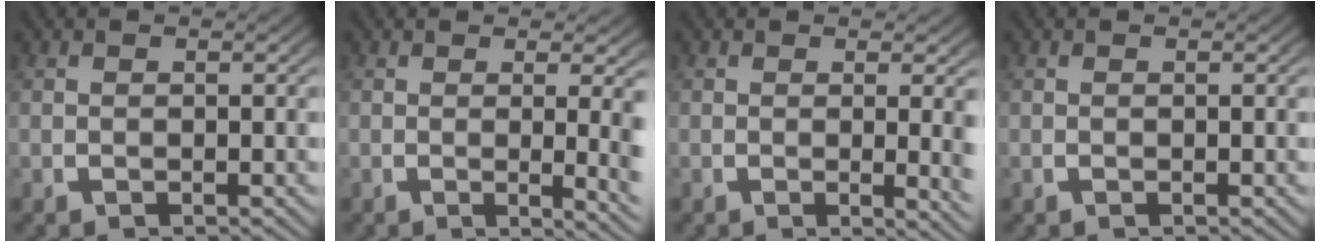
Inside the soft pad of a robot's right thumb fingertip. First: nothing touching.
{"total": 3.8, "force": [-0.4, 0.9, 3.7], "torque": [-0.050, -0.014, 0.000]}
{"total": 3.1, "force": [0.1, 0.7, 3.0], "torque": [-0.038, -0.011, 0.004]}
{"total": 0.0}